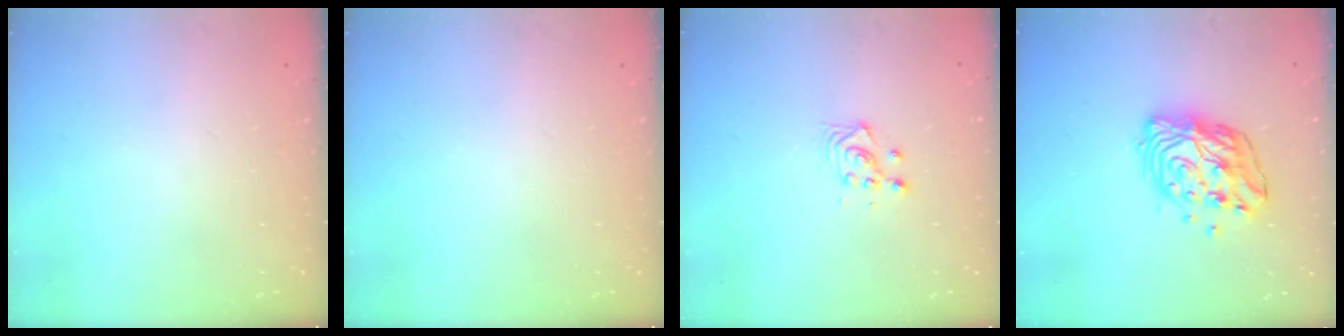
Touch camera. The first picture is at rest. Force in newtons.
{"total": 0.0}
{"total": 3.6, "press": 3.4, "slide": 1.2}
{"total": 14.1, "press": 14.0, "slide": 1.3}